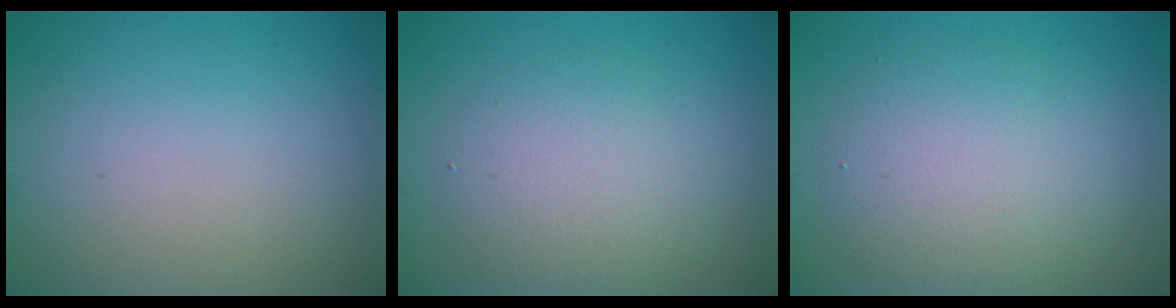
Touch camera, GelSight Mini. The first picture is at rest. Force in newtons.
{"total": 3.9, "press": 3.9, "slide": 0.2}
{"total": 4.5, "press": 4.5, "slide": 0.3}